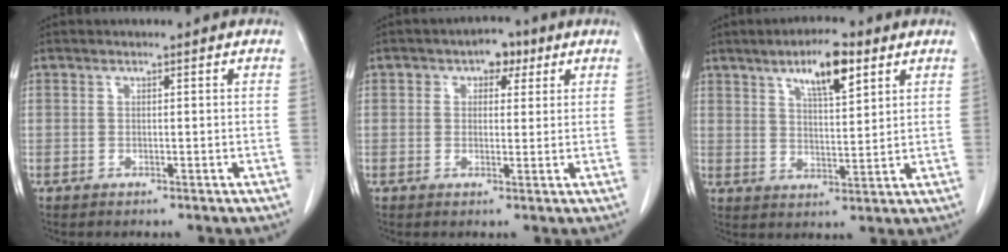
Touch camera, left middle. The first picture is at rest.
{"total": 4.0, "force": [1.9, 2.5, 2.5], "torque": [-0.033, 0.015, 0.025]}
{"total": 8.3, "force": [4.8, 1.9, 6.5], "torque": [-0.113, 0.004, 0.080]}